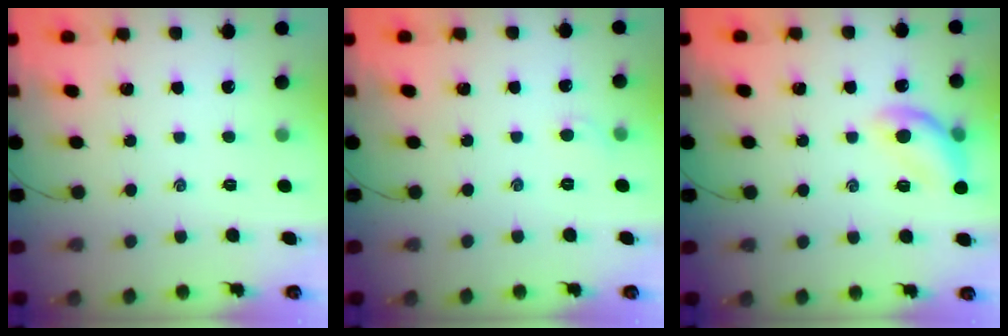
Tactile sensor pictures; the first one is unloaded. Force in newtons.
{"total": 2.9, "press": 2.8, "slide": 1.0}
{"total": 12.4, "press": 12.4, "slide": 0.8}